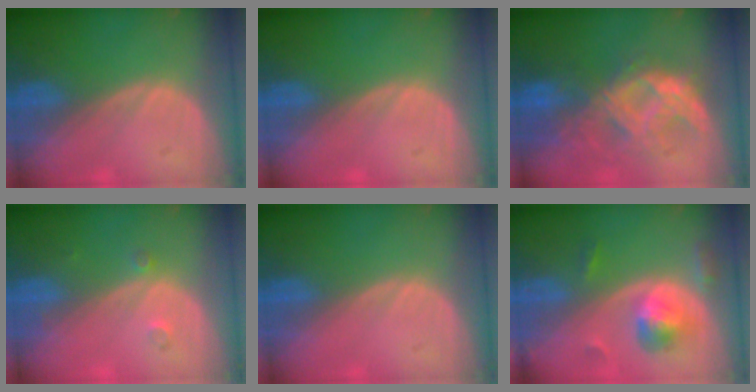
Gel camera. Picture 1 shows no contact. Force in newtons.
{"total": 0.0}
{"total": 8.8, "press": 8.6, "slide": 2.1}
{"total": 1.5, "press": 1.2, "slide": 0.8}
{"total": 0.0}
{"total": 5.7, "press": 5.3, "slide": 1.9}